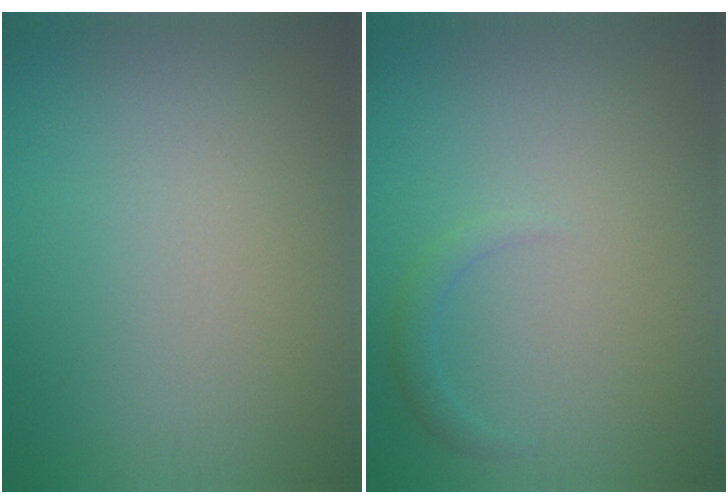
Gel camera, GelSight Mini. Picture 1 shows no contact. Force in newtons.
{"total": 1.1, "press": 1.1, "slide": 0.0}